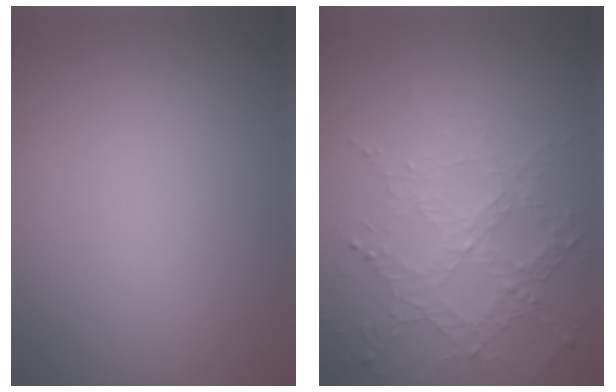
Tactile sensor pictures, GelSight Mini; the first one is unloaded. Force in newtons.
{"total": 3.9, "press": 3.0, "slide": 2.5}